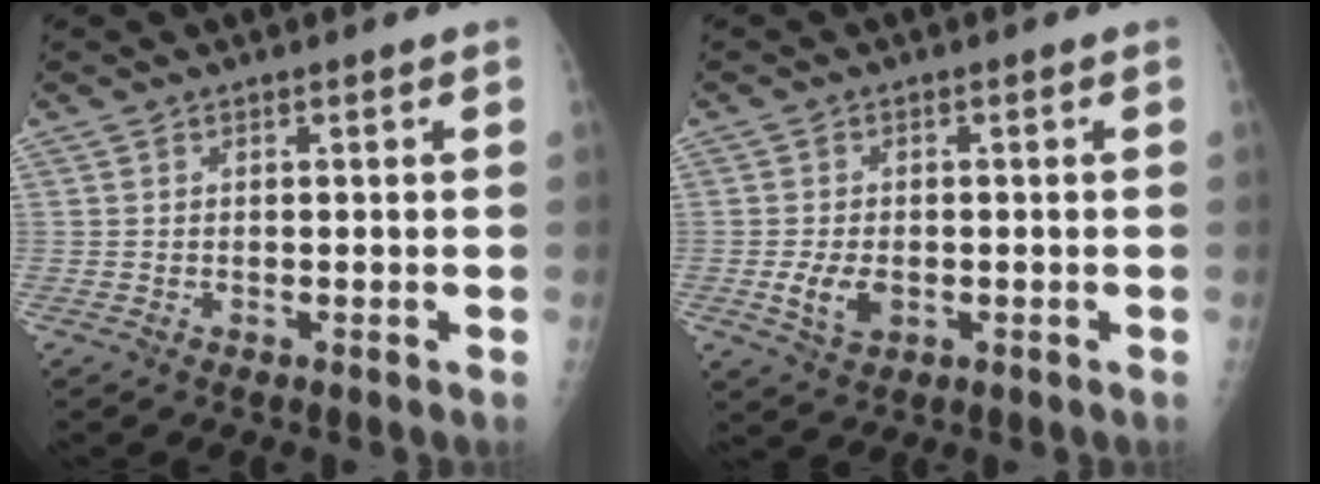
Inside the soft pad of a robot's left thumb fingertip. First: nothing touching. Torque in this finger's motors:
{"motor_torque": [-0.21, 0.44, 0.30, -0.09, 0.03]}